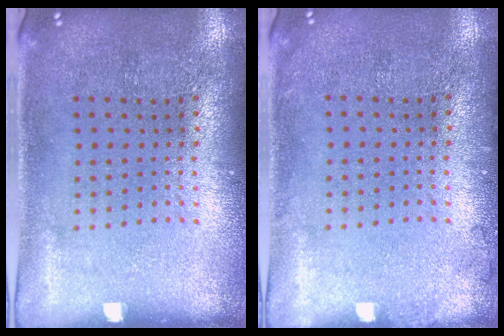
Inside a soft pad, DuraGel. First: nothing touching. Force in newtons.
{"total": 0.6, "press": 0.6, "slide": 0.2}